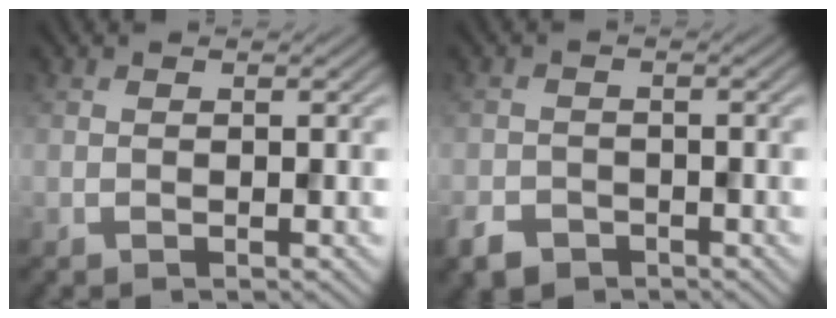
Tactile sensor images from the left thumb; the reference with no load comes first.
{"total": 3.1, "force": [-2.2, 1.9, 0.8], "torque": [-0.030, -0.008, -0.050]}